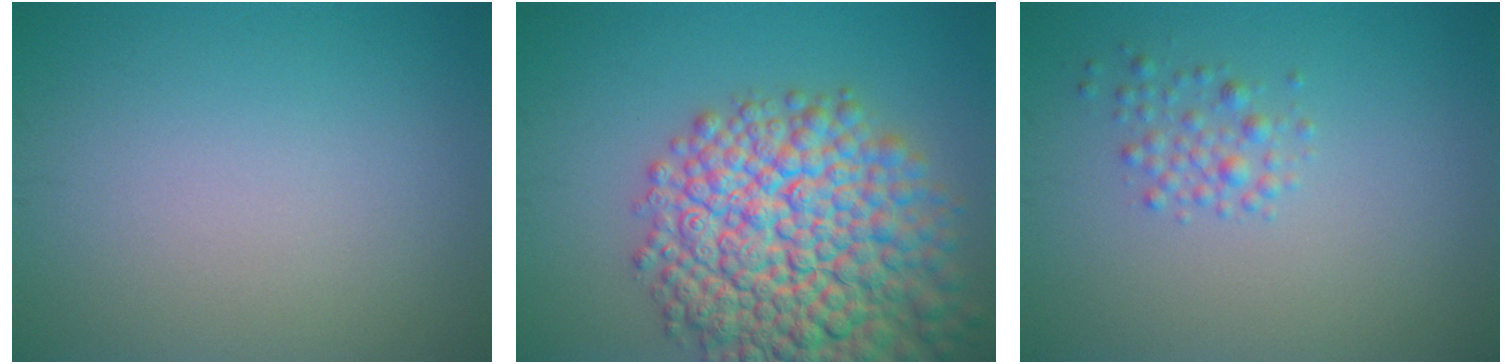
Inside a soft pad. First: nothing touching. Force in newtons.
{"total": 13.5, "press": 13.5, "slide": 0.6}
{"total": 1.7, "press": 1.7, "slide": 0.1}